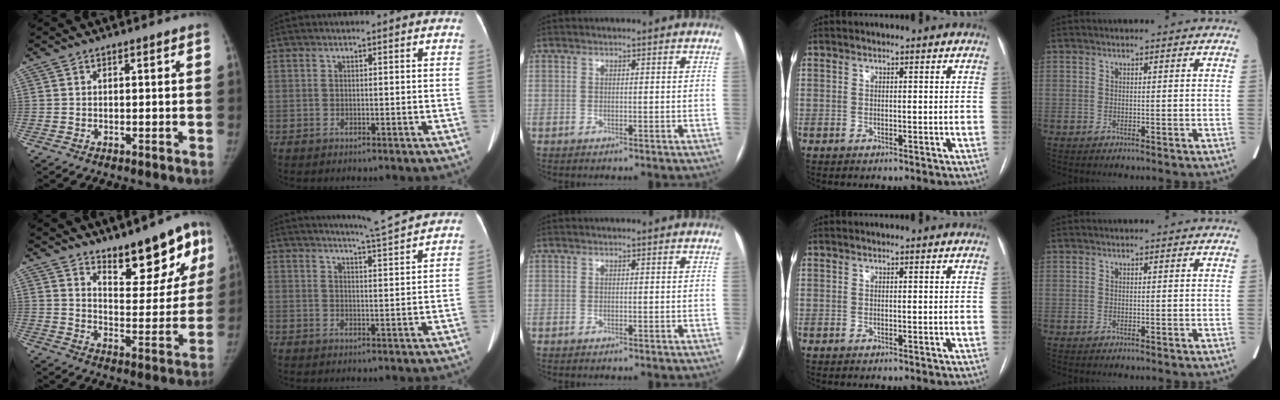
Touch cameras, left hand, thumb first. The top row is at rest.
{"thumb": {"total": 14.5, "force": [9.6, 5.6, 9.3], "torque": [-0.068, -0.064, 0.145]}, "index": {"total": 5.9, "force": [5.5, -1.6, 1.2], "torque": [-0.030, -0.013, 0.081]}}